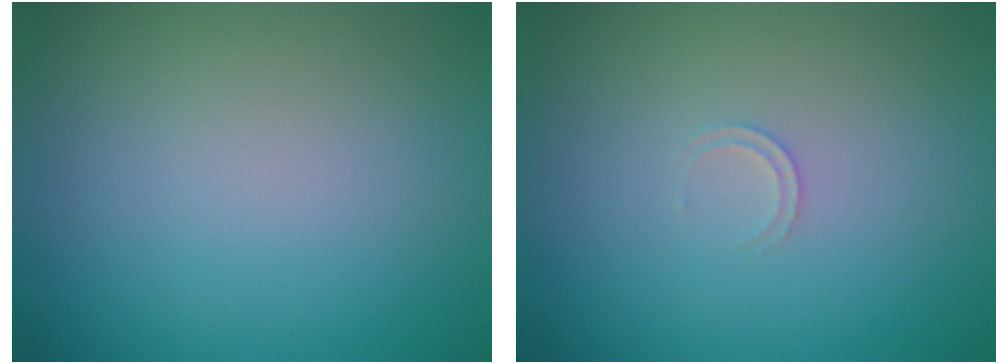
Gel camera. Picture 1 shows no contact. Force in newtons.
{"total": 0.7, "press": 0.7, "slide": 0.1}